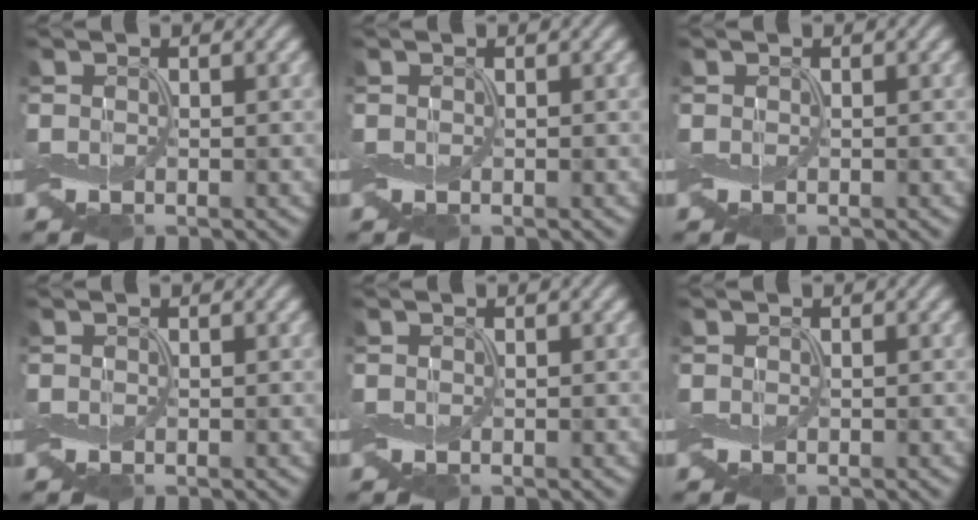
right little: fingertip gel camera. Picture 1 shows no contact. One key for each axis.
{"total": 0.0}
{"total": 0.0}
{"total": 0.0}
{"total": 0.0}
{"total": 0.0}